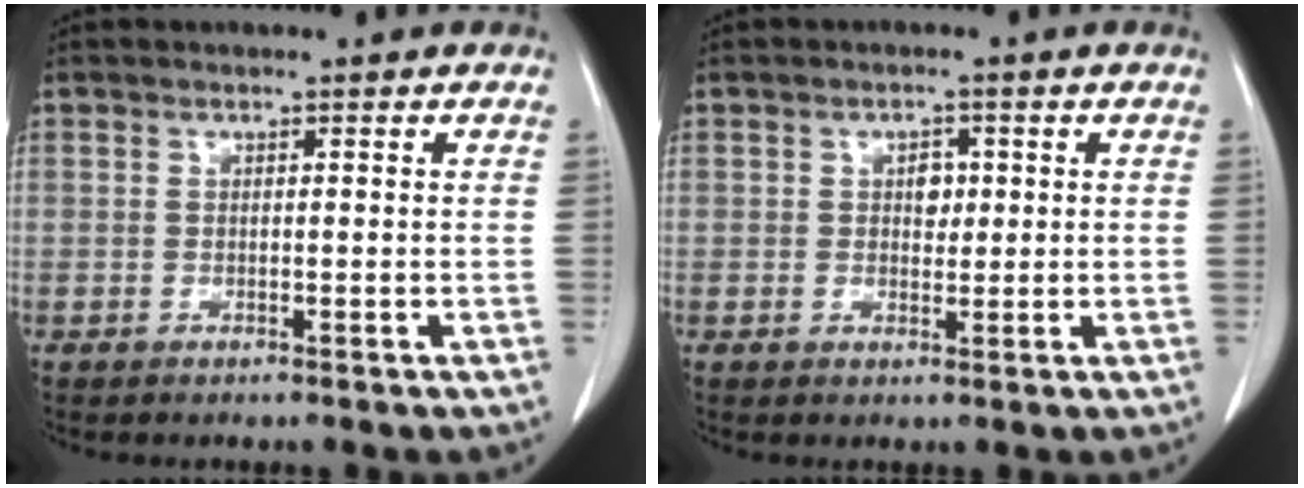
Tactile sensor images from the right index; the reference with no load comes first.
{"total": 2.3, "force": [0.5, 1.6, 1.6], "torque": [-0.021, 0.001, 0.007]}